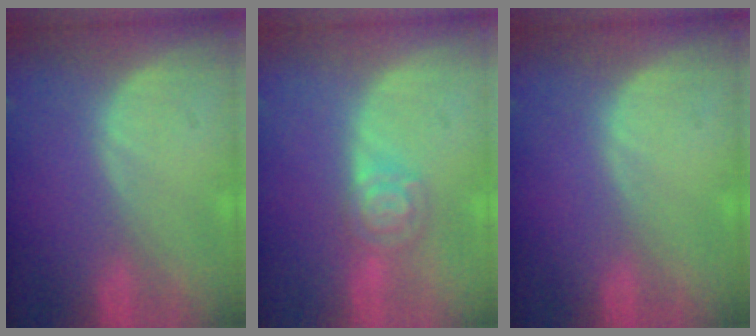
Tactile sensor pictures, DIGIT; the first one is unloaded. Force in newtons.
{"total": 5.1, "press": 4.4, "slide": 2.5}
{"total": 0.0}